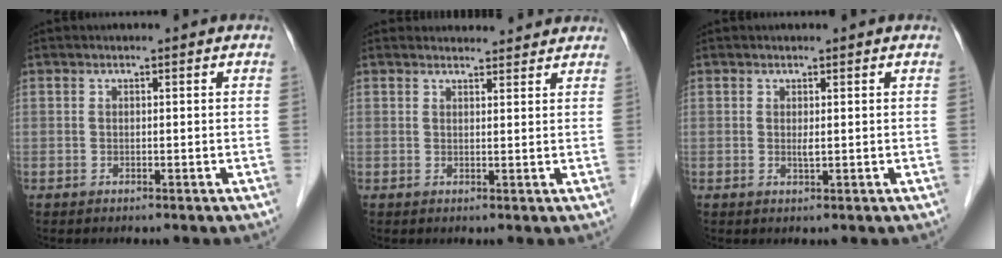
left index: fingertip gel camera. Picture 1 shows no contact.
{"total": 4.9, "force": [4.7, 1.2, 0.4], "torque": [-0.004, 0.016, 0.054]}
{"total": 0.7, "force": [0.2, 0.1, 0.7], "torque": [-0.018, -0.003, 0.005]}